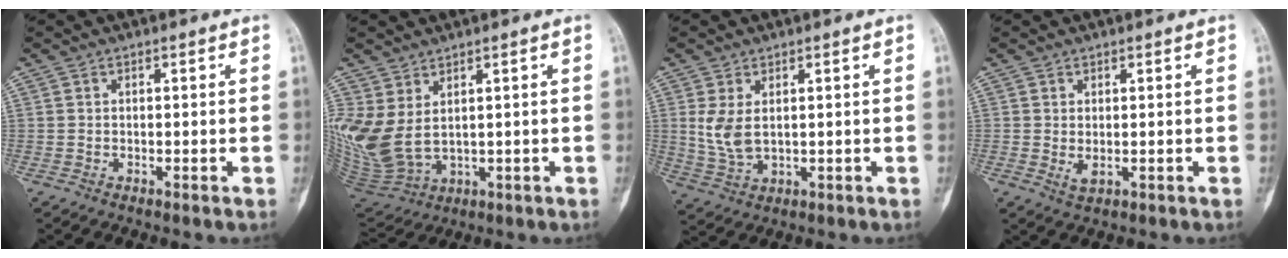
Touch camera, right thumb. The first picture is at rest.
{"total": 11.3, "force": [2.7, 6.8, 8.6], "torque": [-0.193, -0.021, 0.079]}
{"total": 5.7, "force": [1.3, 3.2, 4.6], "torque": [-0.096, -0.007, 0.038]}
{"total": 1.8, "force": [0.0, 1.0, 1.5], "torque": [-0.026, -0.005, 0.007]}